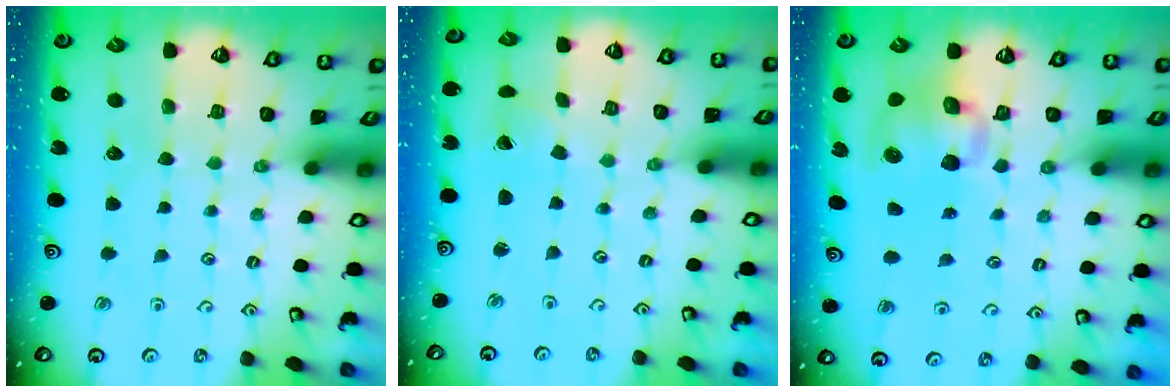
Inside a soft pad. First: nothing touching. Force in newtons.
{"total": 1.7, "press": 1.7, "slide": 0.1}
{"total": 10.3, "press": 10.2, "slide": 1.5}